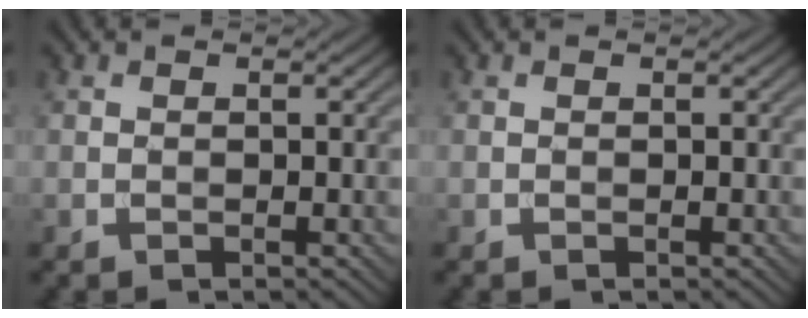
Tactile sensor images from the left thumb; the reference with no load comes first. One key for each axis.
{"total": 0.0}